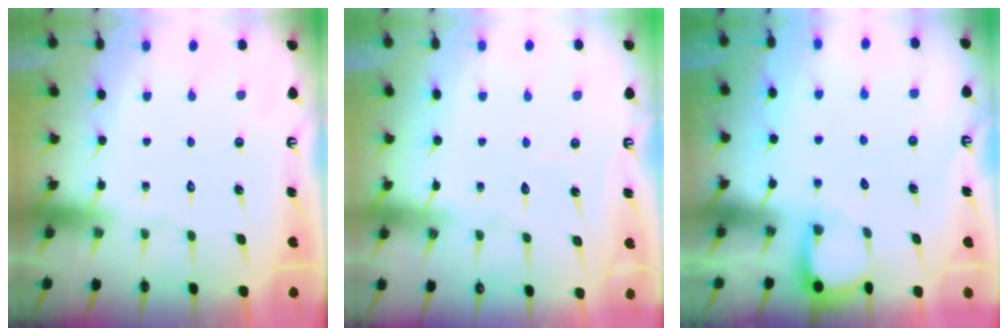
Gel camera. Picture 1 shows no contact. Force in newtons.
{"total": 3.1, "press": 3.1, "slide": 0.4}
{"total": 2.4, "press": 2.4, "slide": 0.3}